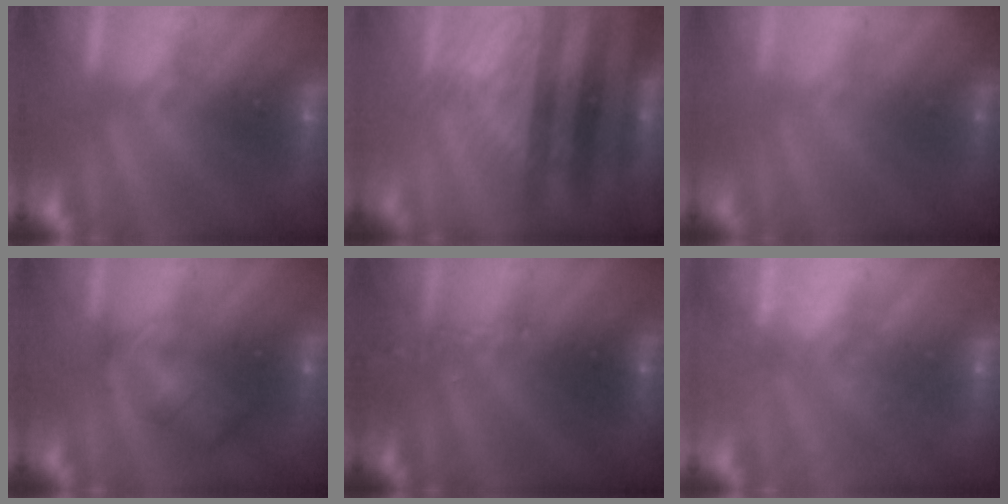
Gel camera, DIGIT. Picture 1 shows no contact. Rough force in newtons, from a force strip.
{"total": 4.0}
{"total": 1.1}
{"total": 2.4}
{"total": 2.4}
{"total": 1.9}